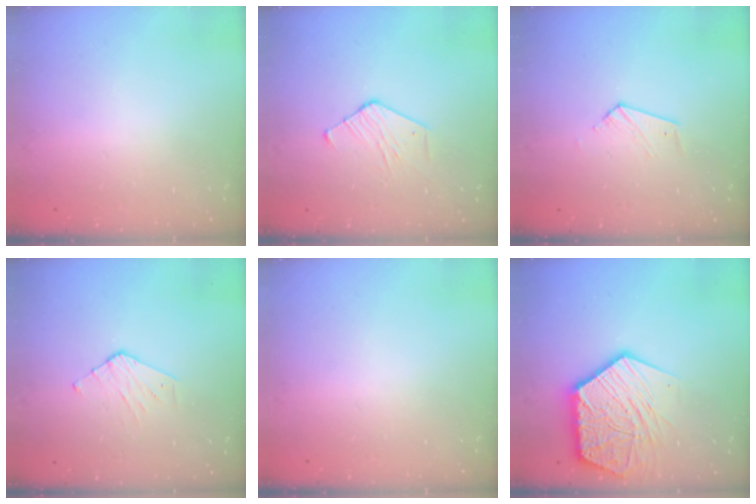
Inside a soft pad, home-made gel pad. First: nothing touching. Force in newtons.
{"total": 4.0, "press": 4.0, "slide": 0.3}
{"total": 4.0, "press": 4.0, "slide": 0.4}
{"total": 3.4, "press": 3.4, "slide": 0.3}
{"total": 0.0}
{"total": 16.6, "press": 16.6, "slide": 1.3}